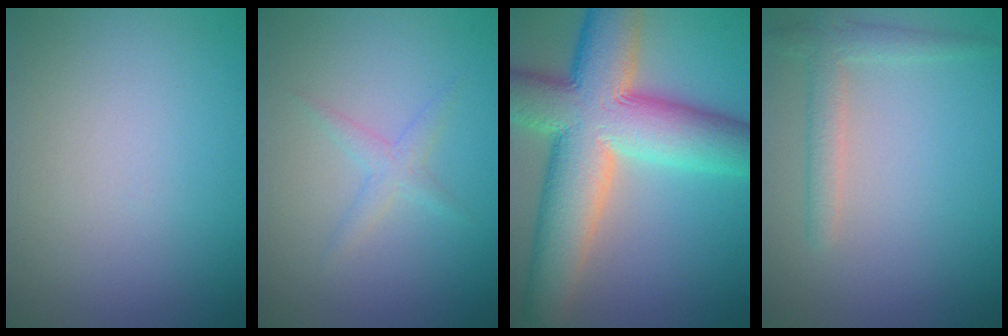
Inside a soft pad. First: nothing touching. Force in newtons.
{"total": 1.4, "press": 1.4, "slide": 0.1}
{"total": 13.6, "press": 13.5, "slide": 0.7}
{"total": 2.3, "press": 2.3, "slide": 0.2}